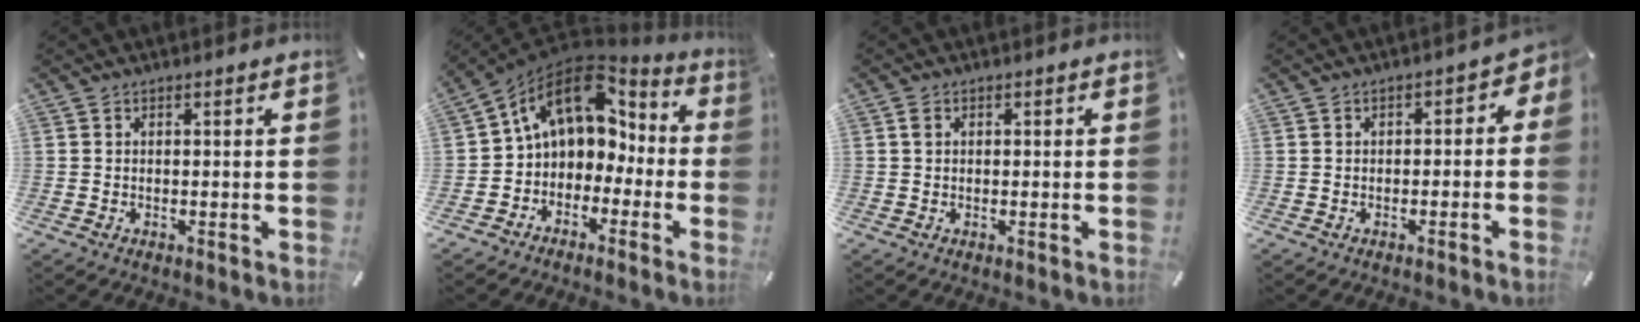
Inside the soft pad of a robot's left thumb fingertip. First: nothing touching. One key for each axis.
{"total": 12.4, "fx": 3.7, "fy": 9.6, "fz": 7.0, "tx": -0.128, "ty": -0.009, "tz": 0.068}
{"total": 0.8, "fx": 0.2, "fy": 0.7, "fz": 0.5, "tx": -0.010, "ty": 0.005, "tz": 0.003}
{"total": 2.8, "fx": -1.5, "fy": 1.8, "fz": 1.4, "tx": -0.020, "ty": 0.012, "tz": -0.033}